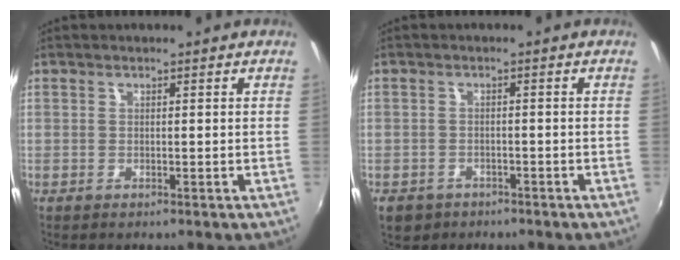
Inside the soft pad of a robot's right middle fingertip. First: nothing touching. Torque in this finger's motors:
{"motor_torque": [-0.09, -0.23, -0.06, 0.02]}